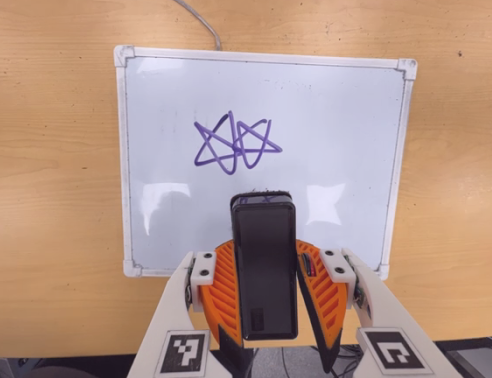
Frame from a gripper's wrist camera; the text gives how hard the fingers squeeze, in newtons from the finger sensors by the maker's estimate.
{"total": 6.2, "left": 5.4, "right": 7.0}